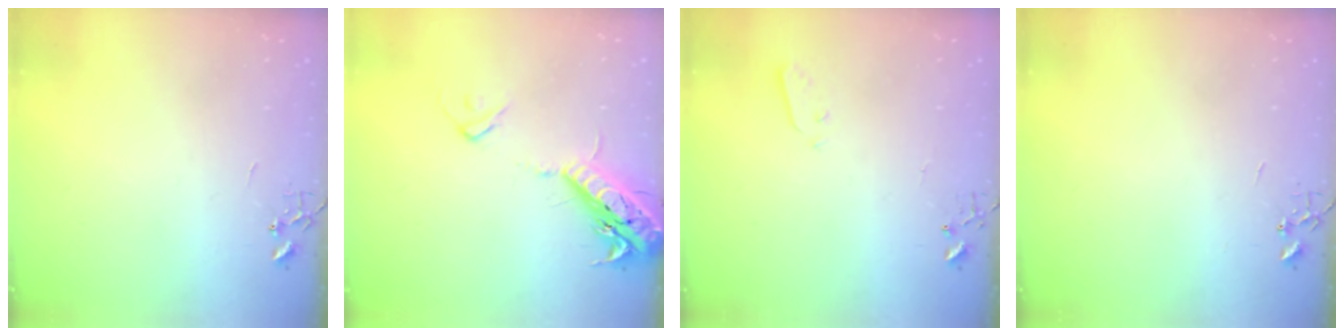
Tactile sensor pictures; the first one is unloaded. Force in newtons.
{"total": 17.1, "press": 16.7, "slide": 3.7}
{"total": 3.0, "press": 3.0, "slide": 0.3}
{"total": 0.0}